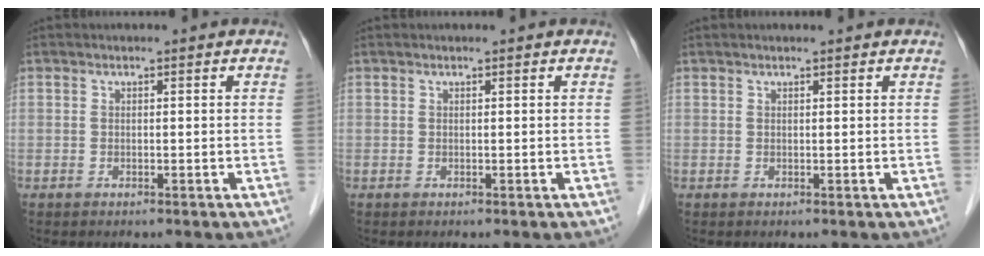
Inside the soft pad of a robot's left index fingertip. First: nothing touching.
{"total": 0.0}
{"total": 1.2, "force": [1.0, 0.1, 0.6], "torque": [-0.010, 0.015, 0.018]}